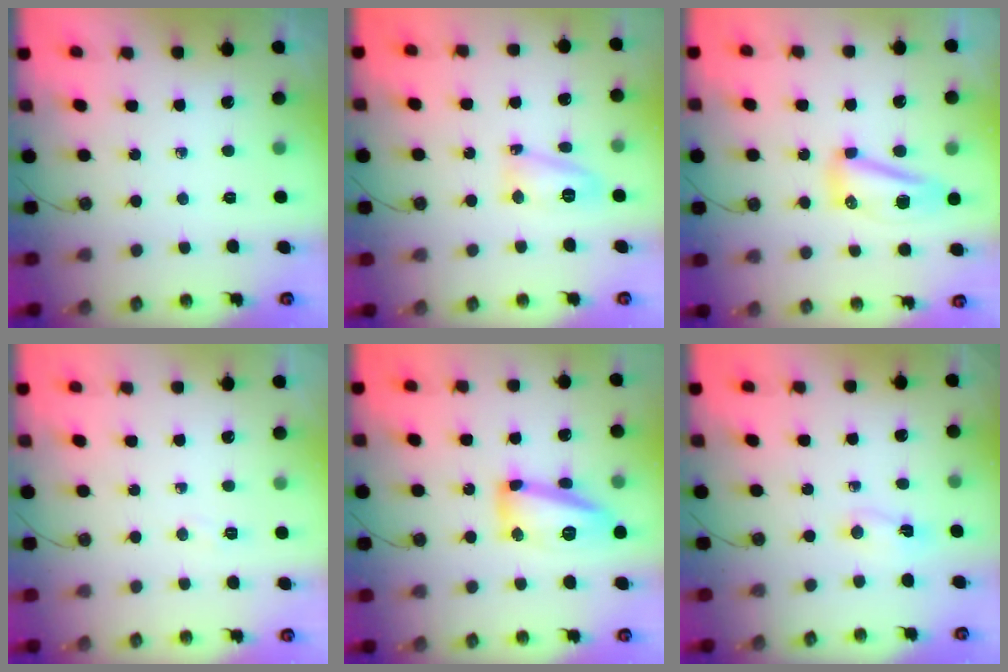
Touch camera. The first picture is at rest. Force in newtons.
{"total": 7.9, "press": 7.7, "slide": 1.9}
{"total": 9.9, "press": 9.9, "slide": 0.8}
{"total": 3.3, "press": 3.2, "slide": 0.4}
{"total": 14.0, "press": 13.9, "slide": 1.4}
{"total": 2.2, "press": 1.9, "slide": 1.1}